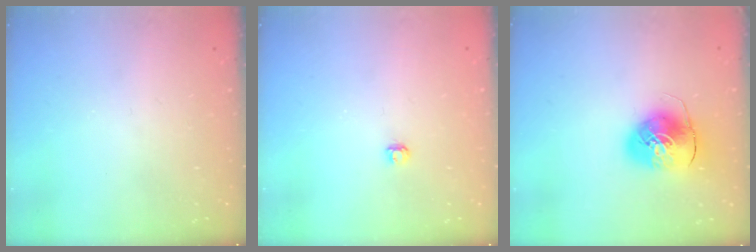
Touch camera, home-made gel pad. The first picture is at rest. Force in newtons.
{"total": 2.9, "press": 2.9, "slide": 0.3}
{"total": 9.5, "press": 9.4, "slide": 1.5}